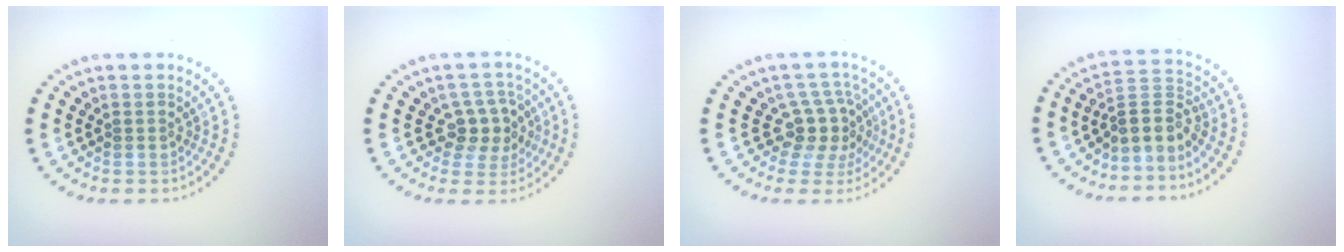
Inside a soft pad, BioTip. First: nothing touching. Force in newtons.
{"total": 3.0, "press": 2.6, "slide": 1.4}
{"total": 3.4, "press": 2.4, "slide": 2.4}
{"total": 3.0, "press": 2.1, "slide": 2.1}